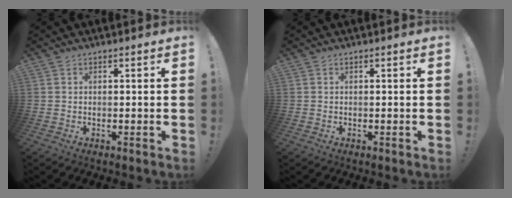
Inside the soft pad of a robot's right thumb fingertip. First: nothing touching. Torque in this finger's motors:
{"motor_torque": [-0.02, 0.02, 0.03, 0.03, 0.01]}